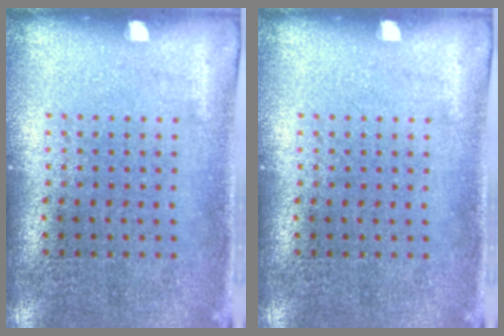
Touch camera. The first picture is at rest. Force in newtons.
{"total": 0.0}